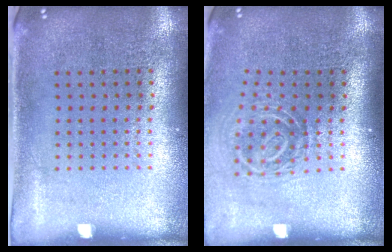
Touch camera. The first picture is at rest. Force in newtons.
{"total": 1.9, "press": 1.2, "slide": 1.5}